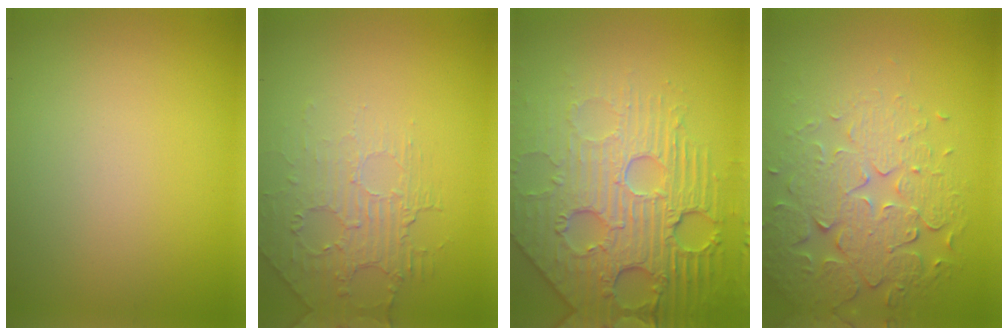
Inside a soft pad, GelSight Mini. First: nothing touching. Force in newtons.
{"total": 2.1, "press": 1.2, "slide": 1.7}
{"total": 7.7, "press": 5.9, "slide": 4.9}
{"total": 5.9, "press": 4.8, "slide": 3.4}